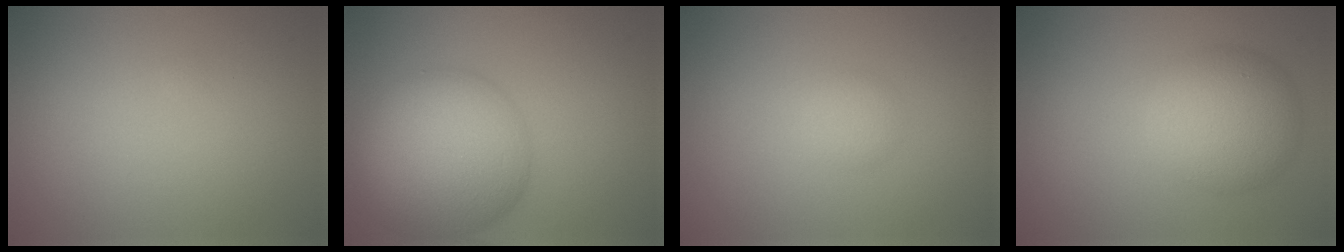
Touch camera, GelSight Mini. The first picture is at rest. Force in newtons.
{"total": 10.7, "press": 10.7, "slide": 0.3}
{"total": 1.4, "press": 1.4, "slide": 0.1}
{"total": 5.9, "press": 5.9, "slide": 0.2}